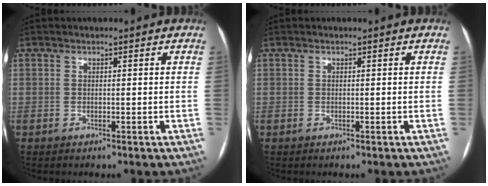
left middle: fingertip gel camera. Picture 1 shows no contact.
{"total": 0.0}